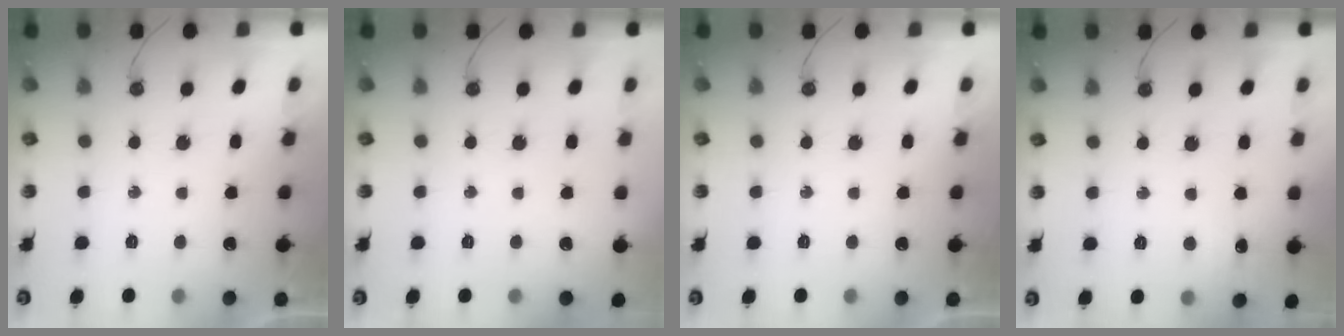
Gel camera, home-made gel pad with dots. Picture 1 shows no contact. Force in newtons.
{"total": 0.0}
{"total": 0.0}
{"total": 5.9, "press": 5.8, "slide": 0.8}